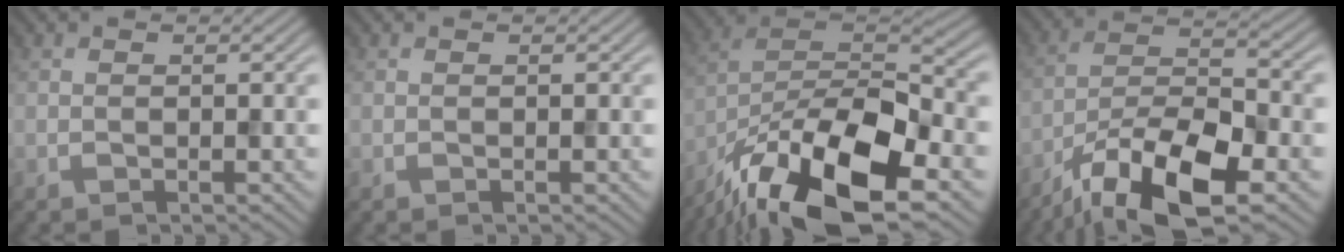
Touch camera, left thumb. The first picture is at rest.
{"total": 0.0}
{"total": 18.5, "force": [-12.0, 6.8, 12.2], "torque": [-0.242, -0.028, -0.212]}
{"total": 14.0, "force": [-9.1, 4.3, 9.7], "torque": [-0.183, -0.005, -0.181]}